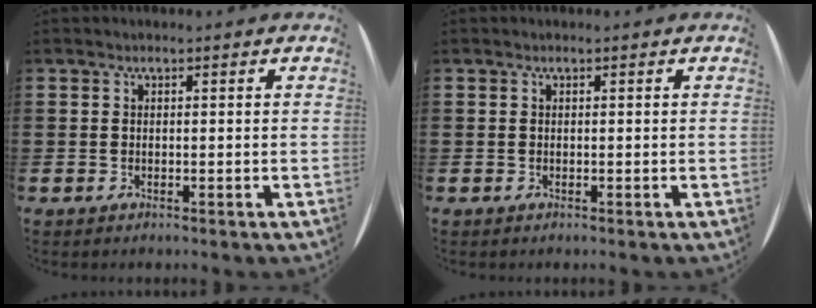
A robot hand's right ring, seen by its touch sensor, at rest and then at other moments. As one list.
[{"total": 0.0}]